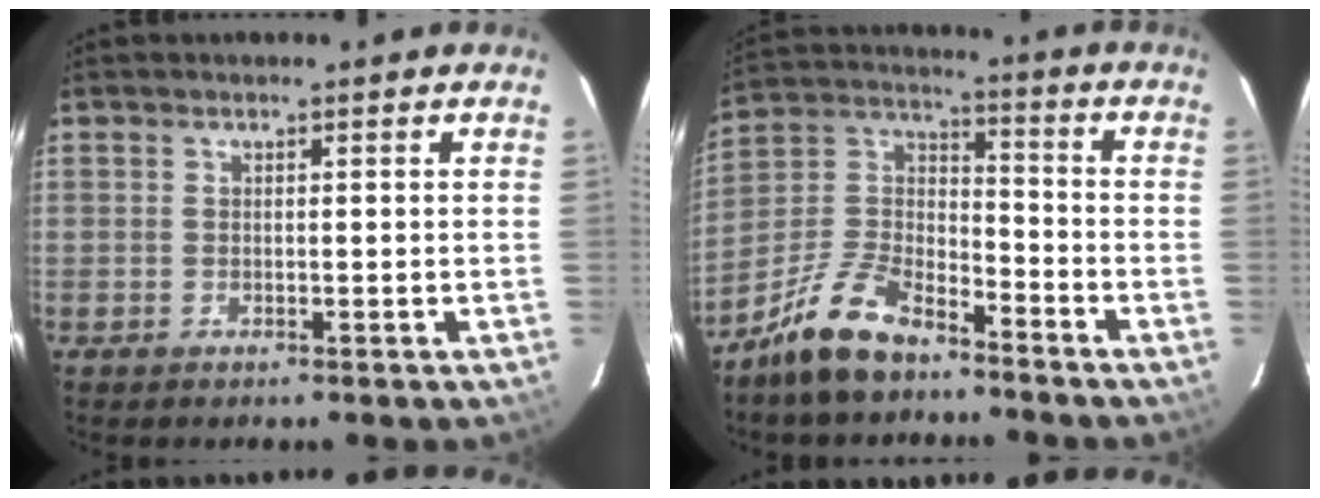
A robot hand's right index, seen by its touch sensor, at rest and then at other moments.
{"total": 12.9, "force": [-9.2, 5.4, 7.2], "torque": [-0.164, 0.022, -0.177]}